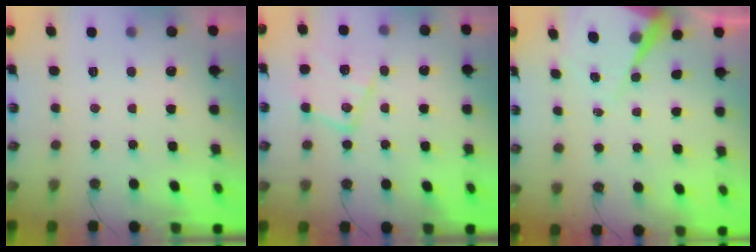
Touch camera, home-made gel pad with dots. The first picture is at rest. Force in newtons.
{"total": 15.4, "press": 15.3, "slide": 1.5}
{"total": 8.3, "press": 8.3, "slide": 0.7}